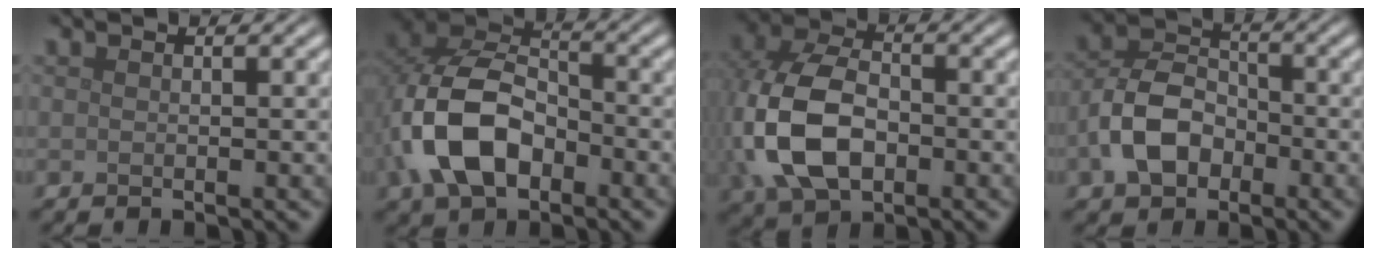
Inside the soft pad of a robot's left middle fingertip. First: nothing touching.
{"total": 8.7, "force": [-2.7, 5.6, 6.2], "torque": [-0.139, 0.009, -0.058]}
{"total": 10.0, "force": [-1.7, 6.7, 7.3], "torque": [-0.184, -0.007, -0.041]}
{"total": 5.8, "force": [-2.1, 4.1, 3.6], "torque": [-0.073, 0.004, -0.044]}